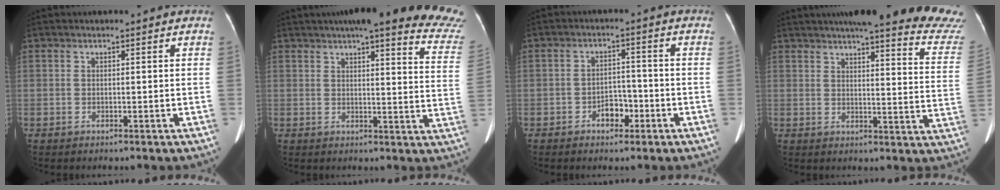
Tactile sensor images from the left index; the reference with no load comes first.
{"total": 24.6, "force": [22.0, 2.4, 10.8], "torque": [-0.126, -0.057, 0.234]}
{"total": 3.7, "force": [-2.2, 2.2, 2.0], "torque": [-0.032, 0.007, -0.032]}
{"total": 26.4, "force": [24.1, 1.3, 10.7], "torque": [-0.140, -0.075, 0.269]}